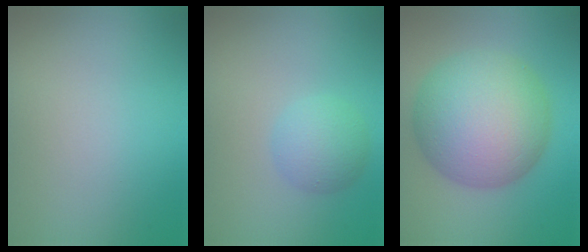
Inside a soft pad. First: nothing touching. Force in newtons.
{"total": 2.7, "press": 2.7, "slide": 0.1}
{"total": 11.3, "press": 11.3, "slide": 0.4}